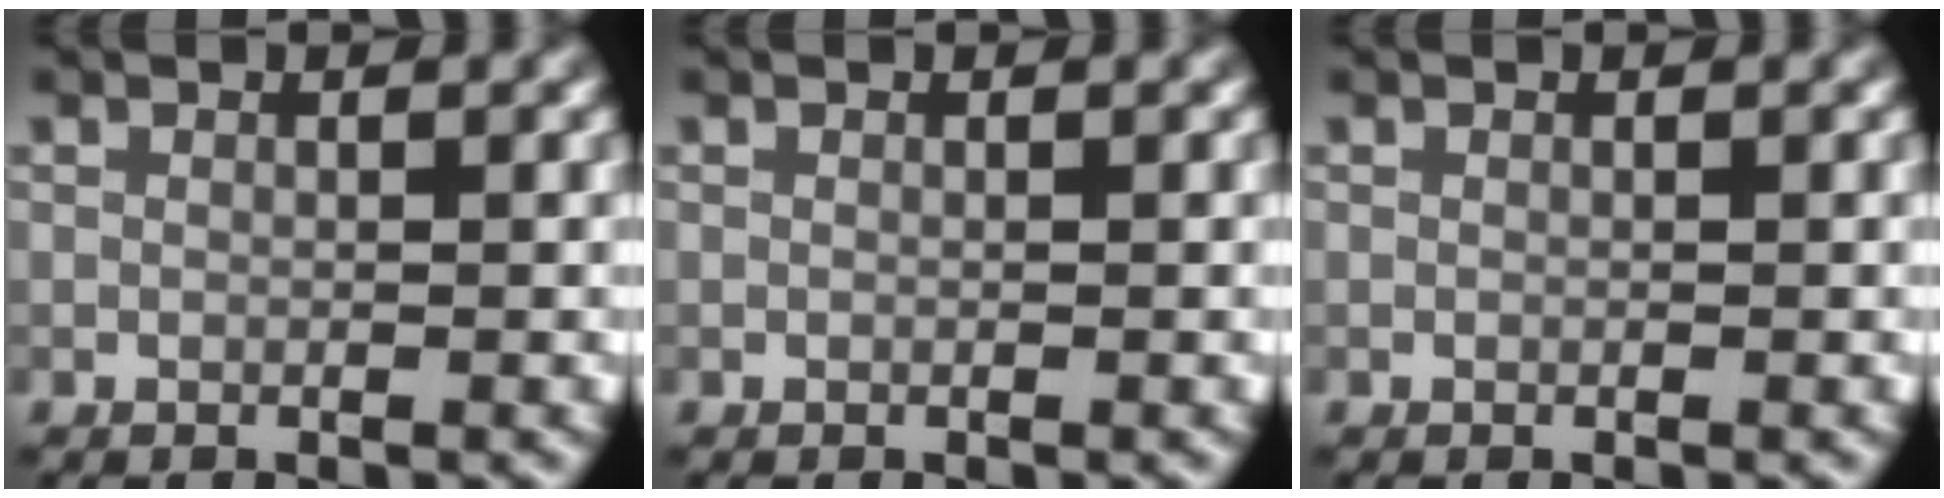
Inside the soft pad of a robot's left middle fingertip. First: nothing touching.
{"total": 0.0}
{"total": 0.0}